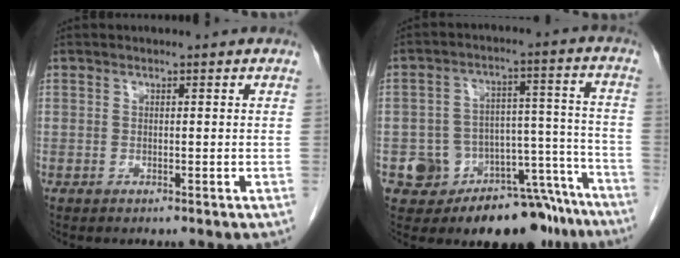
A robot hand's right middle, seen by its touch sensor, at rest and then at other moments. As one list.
[{"total": 14.4, "force": [-11.1, 7.9, 4.8], "torque": [-0.023, 0.076, -0.150]}]